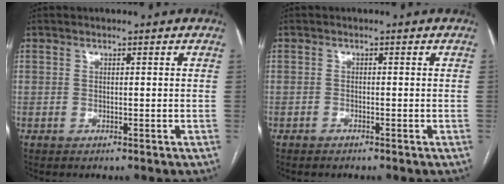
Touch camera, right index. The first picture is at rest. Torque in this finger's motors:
{"motor_torque": [0.02, 0.05, -0.07, -0.01]}